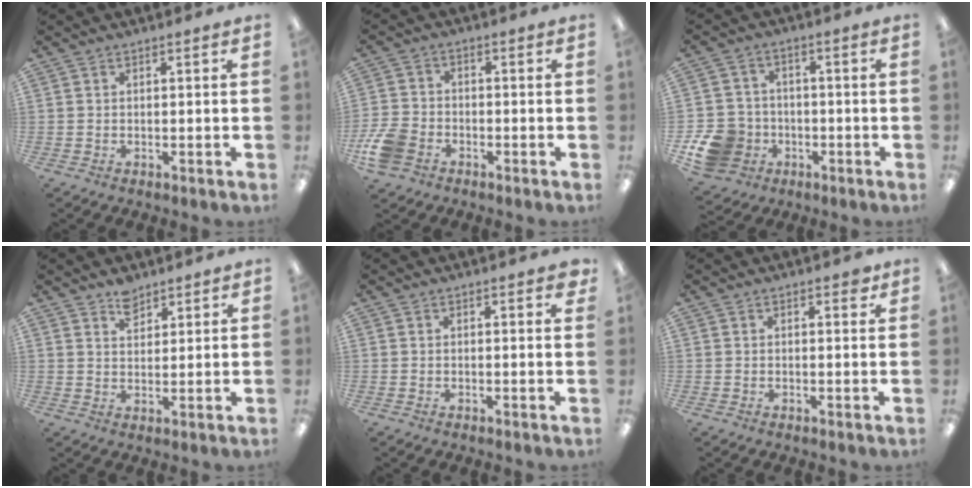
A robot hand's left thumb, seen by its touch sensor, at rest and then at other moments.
{"total": 7.9, "force": [-4.1, 5.6, 3.8], "torque": [-0.083, 0.028, -0.076]}
{"total": 11.5, "force": [-4.3, 9.8, 4.2], "torque": [-0.097, 0.038, -0.068]}
{"total": 4.7, "force": [3.8, 2.5, 1.2], "torque": [-0.010, -0.020, 0.068]}
{"total": 0.8, "force": [0.6, 0.2, 0.6], "torque": [0.002, -0.004, 0.006]}
{"total": 1.4, "force": [0.9, 0.7, 0.8], "torque": [-0.002, -0.002, 0.011]}